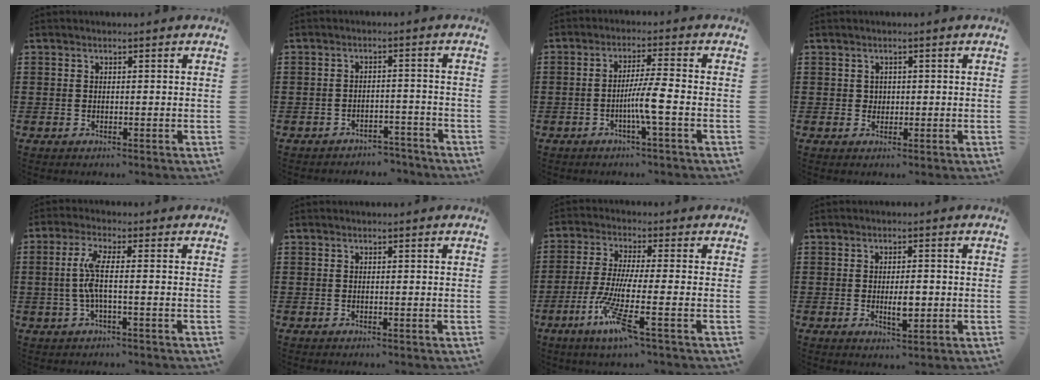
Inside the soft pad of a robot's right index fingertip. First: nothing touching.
{"total": 2.8, "force": [-2.7, 0.5, 0.3], "torque": [-0.011, -0.001, -0.057]}
{"total": 5.4, "force": [-1.8, -0.4, 5.1], "torque": [-0.096, -0.009, -0.037]}
{"total": 1.2, "force": [0.4, 1.1, 0.3], "torque": [-0.009, 0.005, 0.008]}
{"total": 5.1, "force": [-0.4, 0.7, 5.1], "torque": [-0.116, -0.008, -0.019]}
{"total": 0.0}
{"total": 8.9, "force": [-4.2, 0.3, 7.9], "torque": [-0.166, -0.013, -0.079]}
{"total": 3.7, "force": [-0.4, 1.3, 3.4], "torque": [-0.060, 0.002, -0.007]}